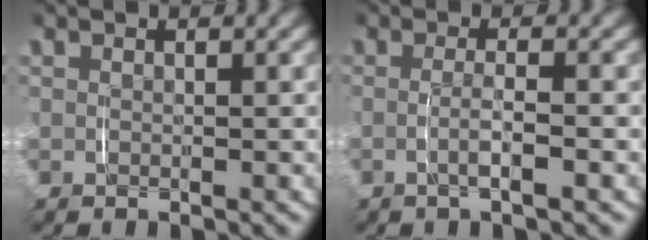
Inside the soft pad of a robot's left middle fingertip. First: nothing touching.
{"total": 2.0, "force": [-0.7, 0.0, 1.9], "torque": [-0.033, -0.001, -0.013]}